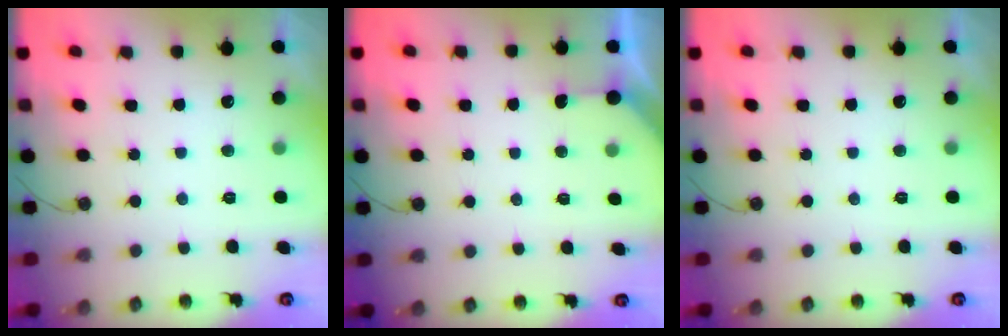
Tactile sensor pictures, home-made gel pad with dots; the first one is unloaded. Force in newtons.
{"total": 2.7, "press": 2.7, "slide": 0.2}
{"total": 0.0}